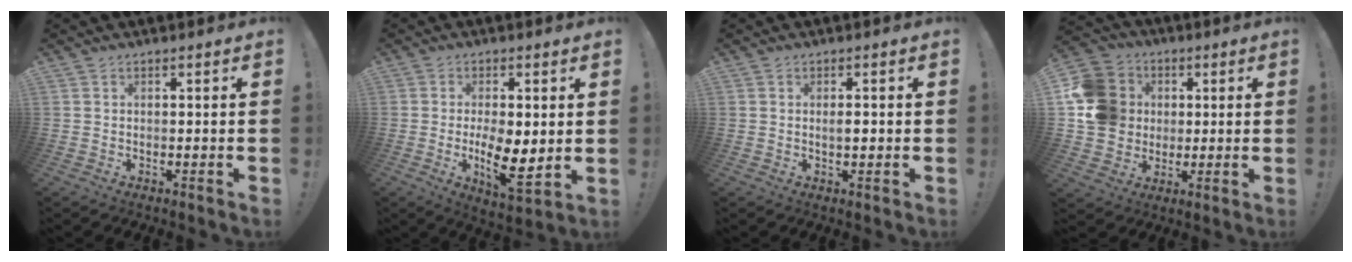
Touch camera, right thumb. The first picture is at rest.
{"total": 11.1, "force": [-1.0, 5.0, 9.8], "torque": [-0.158, -0.014, -0.014]}
{"total": 2.0, "force": [-0.1, 0.7, 1.8], "torque": [-0.023, -0.001, -0.007]}
{"total": 16.0, "force": [1.8, 14.4, 6.7], "torque": [-0.113, 0.006, 0.049]}